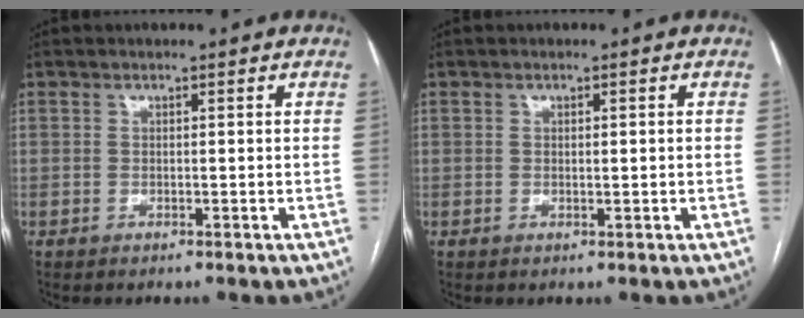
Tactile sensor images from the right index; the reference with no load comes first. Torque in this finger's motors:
{"motor_torque": [-0.09, 0.11, -0.04, -0.01]}